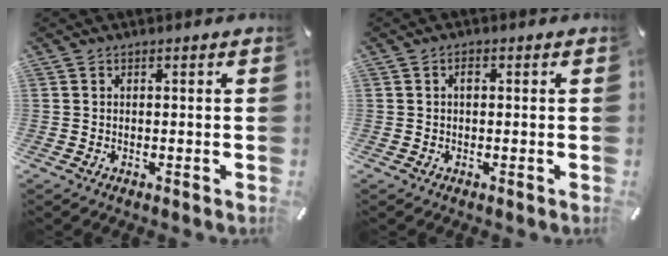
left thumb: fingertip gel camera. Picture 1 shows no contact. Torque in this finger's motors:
{"motor_torque": [0.41, 0.41, 0.20, -0.11, 0.02]}